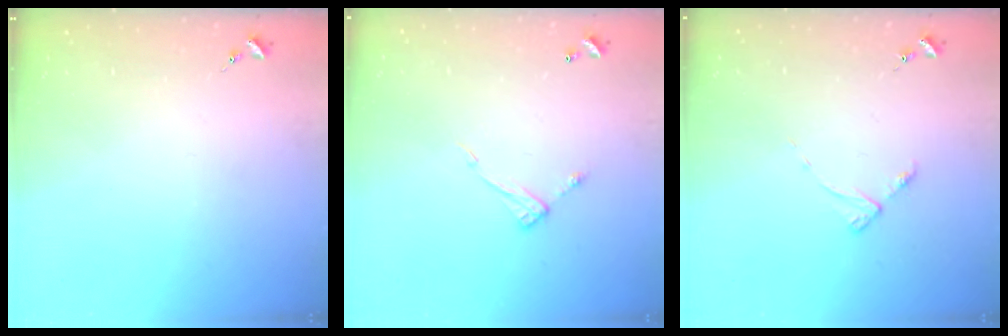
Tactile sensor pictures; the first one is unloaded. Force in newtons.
{"total": 7.5, "press": 7.5, "slide": 0.2}
{"total": 4.4, "press": 4.3, "slide": 0.7}